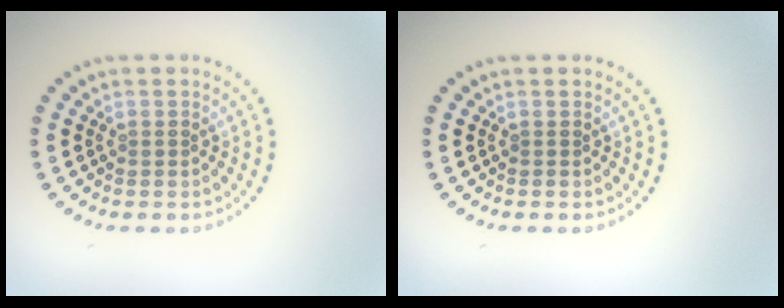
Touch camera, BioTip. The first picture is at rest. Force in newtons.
{"total": 0.0}